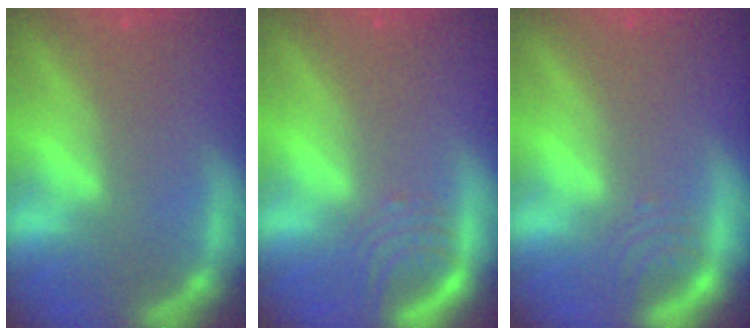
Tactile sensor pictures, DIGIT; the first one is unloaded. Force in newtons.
{"total": 3.0}
{"total": 2.0}